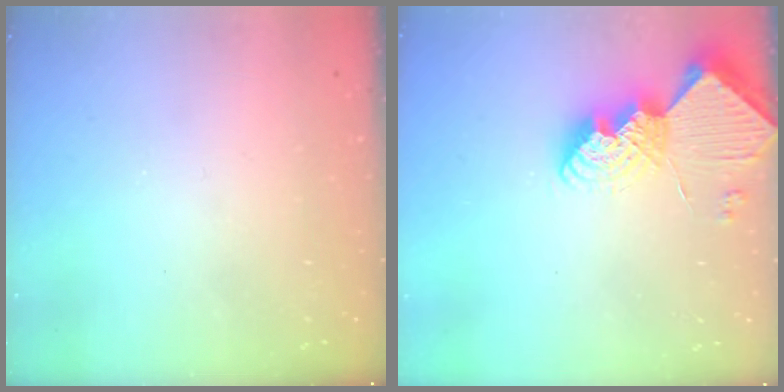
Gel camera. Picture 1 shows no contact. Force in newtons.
{"total": 12.3, "press": 12.3, "slide": 0.8}